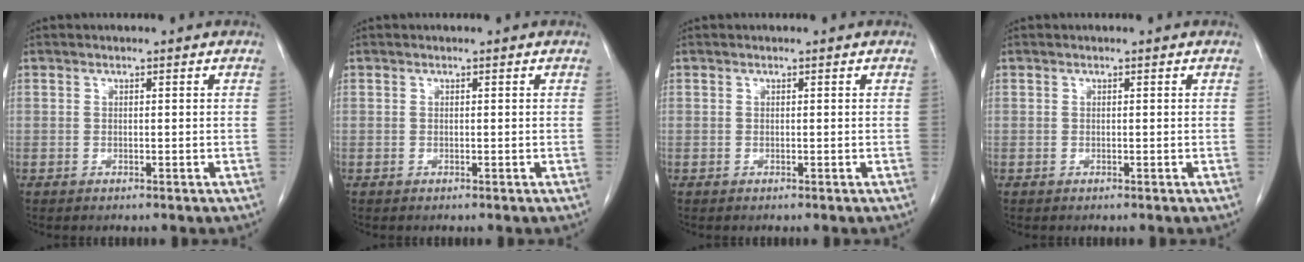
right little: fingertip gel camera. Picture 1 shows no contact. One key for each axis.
{"total": 0.0}
{"total": 0.0}
{"total": 0.0}